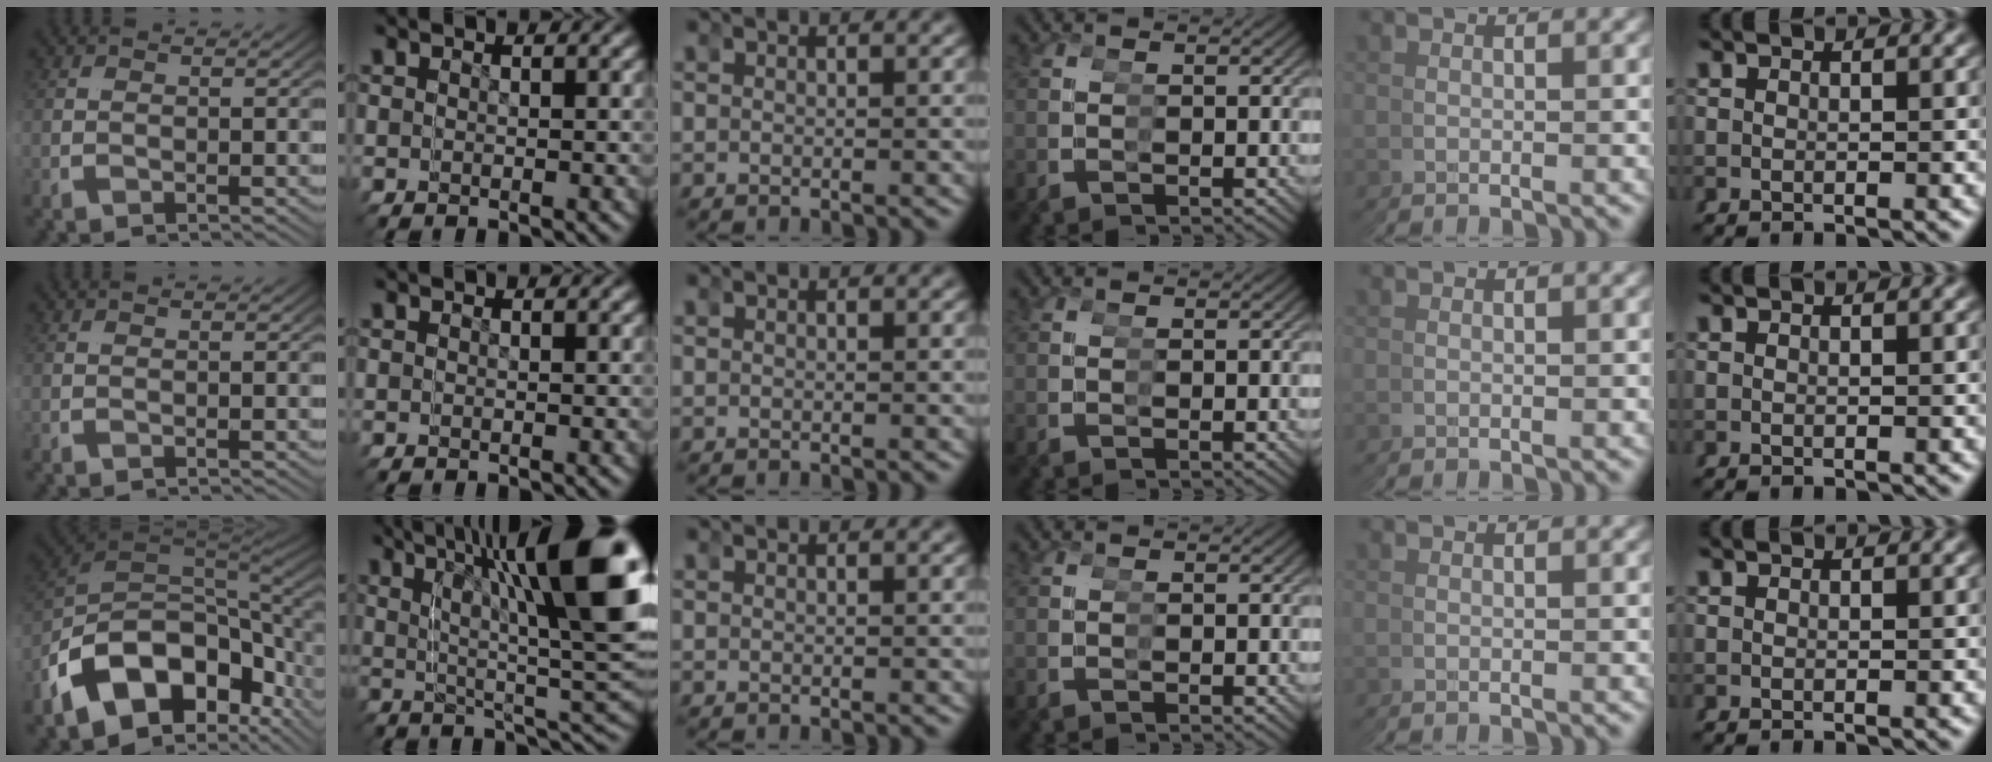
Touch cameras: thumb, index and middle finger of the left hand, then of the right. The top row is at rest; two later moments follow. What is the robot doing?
{"motion": "grasp_and_lifting", "object": "toy banana"}